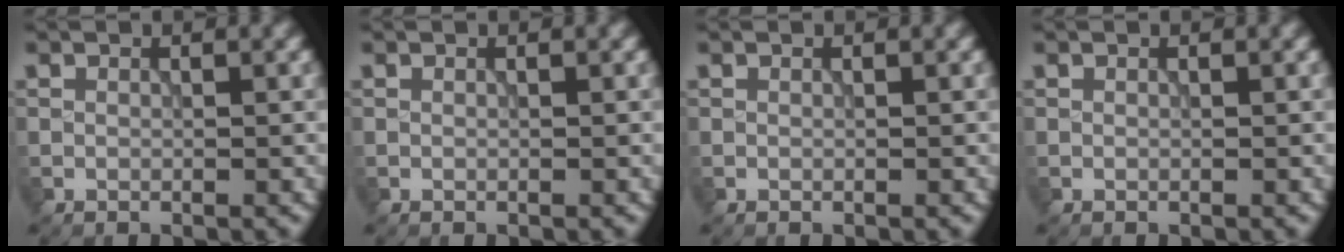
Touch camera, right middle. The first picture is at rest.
{"total": 0.0}
{"total": 0.0}
{"total": 0.0}